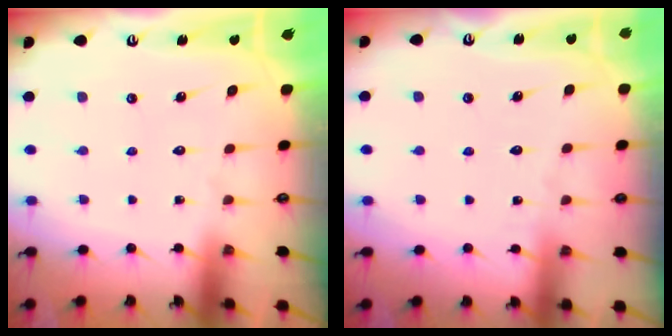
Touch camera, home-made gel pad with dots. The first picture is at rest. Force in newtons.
{"total": 2.0, "press": 2.0, "slide": 0.2}